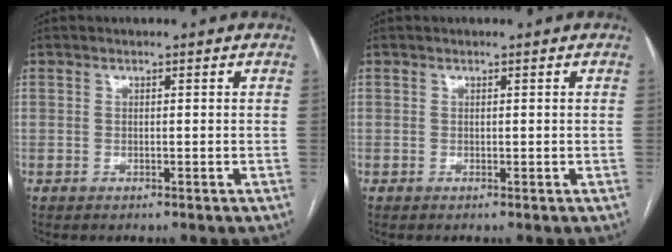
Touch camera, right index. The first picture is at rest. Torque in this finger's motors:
{"motor_torque": [0.00, 0.00, 0.00, 0.00]}